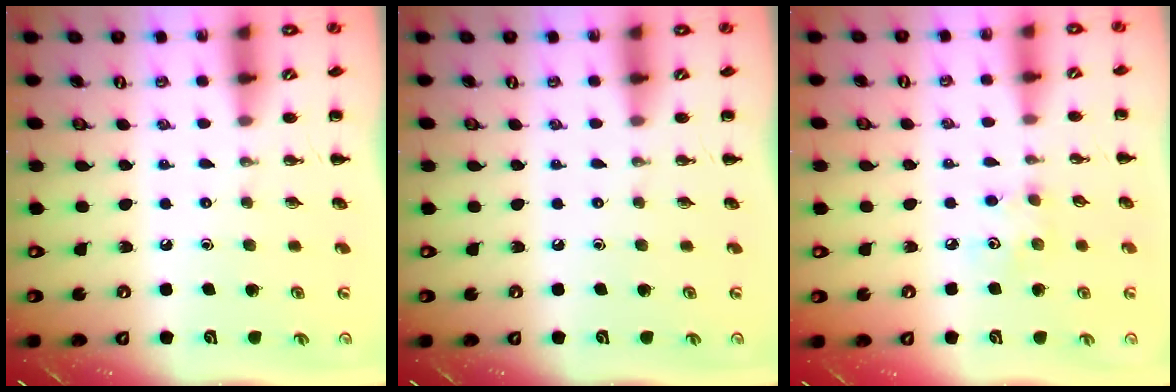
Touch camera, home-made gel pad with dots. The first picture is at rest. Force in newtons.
{"total": 0.0}
{"total": 3.7, "press": 3.6, "slide": 0.8}